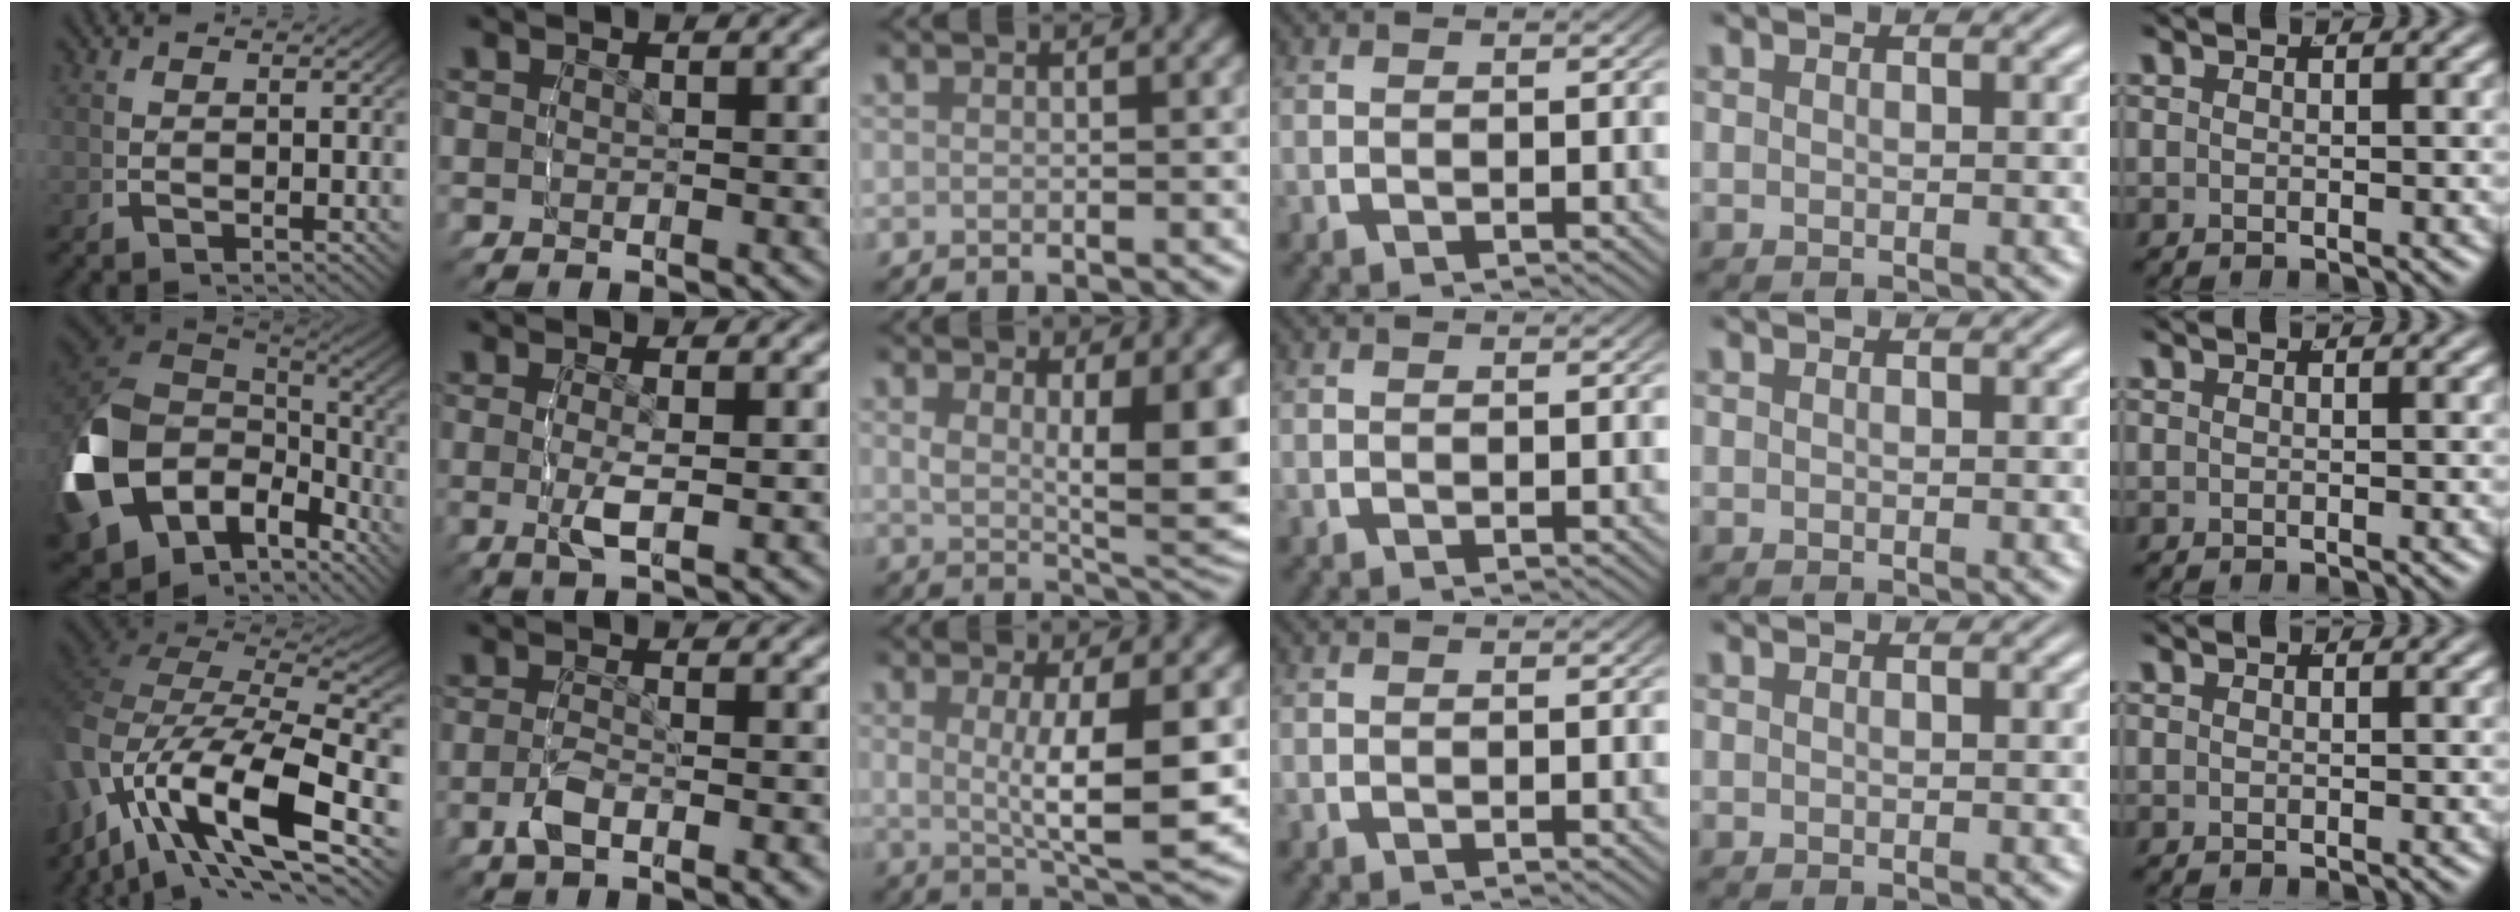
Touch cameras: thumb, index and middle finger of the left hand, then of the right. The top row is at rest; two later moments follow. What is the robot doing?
{"motion": "grasp_and_lifting", "object": "button"}